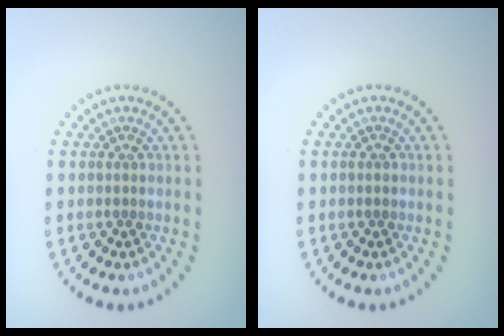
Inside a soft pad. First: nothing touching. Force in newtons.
{"total": 0.7, "press": 0.7, "slide": 0.0}